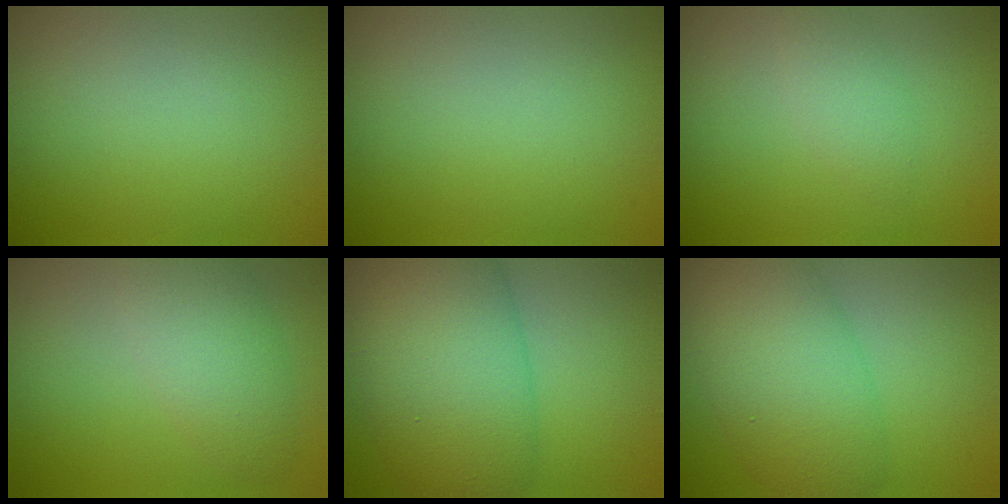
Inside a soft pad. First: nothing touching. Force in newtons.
{"total": 0.0}
{"total": 1.9, "press": 1.9, "slide": 0.1}
{"total": 4.1, "press": 4.1, "slide": 0.2}
{"total": 10.2, "press": 10.2, "slide": 0.4}
{"total": 7.4, "press": 7.4, "slide": 0.3}